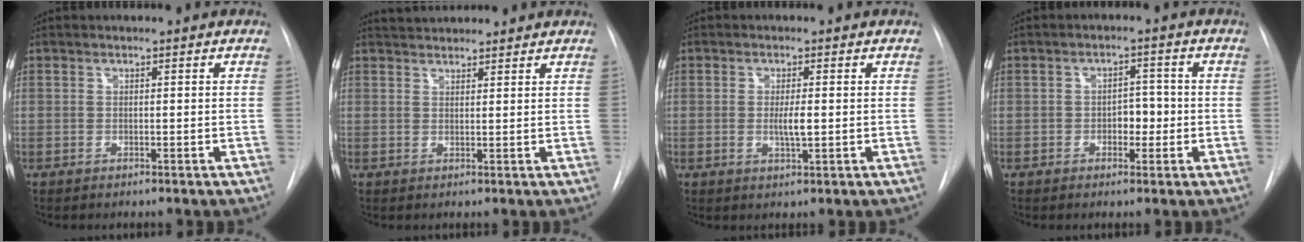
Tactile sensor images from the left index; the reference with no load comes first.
{"total": 5.3, "force": [5.0, 1.0, 1.4], "torque": [-0.022, 0.034, 0.073]}
{"total": 2.5, "force": [-0.4, 0.3, 2.5], "torque": [-0.046, -0.008, -0.007]}
{"total": 3.3, "force": [-1.1, 1.9, 2.4], "torque": [-0.025, 0.003, -0.015]}